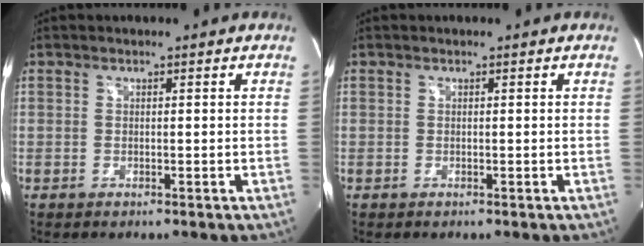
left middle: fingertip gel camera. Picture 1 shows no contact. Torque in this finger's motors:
{"motor_torque": [0.01, 0.01, -0.01, -0.01]}